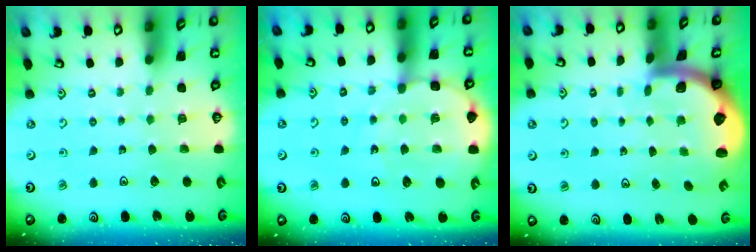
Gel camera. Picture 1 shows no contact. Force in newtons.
{"total": 9.7, "press": 9.2, "slide": 2.9}
{"total": 1.9, "press": 1.8, "slide": 0.5}